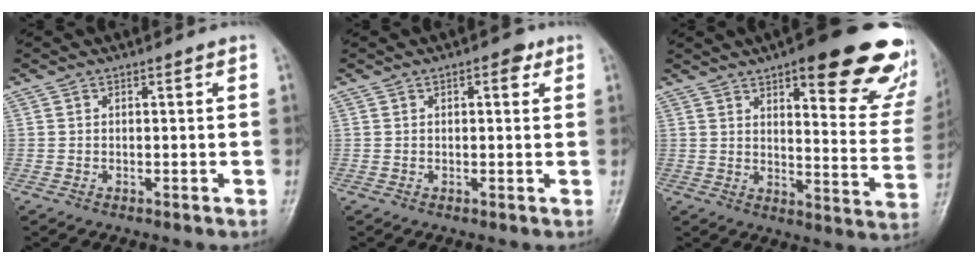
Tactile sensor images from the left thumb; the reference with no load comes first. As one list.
[{"total": 2.5, "force": [1.1, 1.2, 1.8], "torque": [-0.015, 0.001, 0.011]}, {"total": 25.5, "force": [15.5, 7.6, 18.7], "torque": [-0.192, -0.065, 0.194]}]